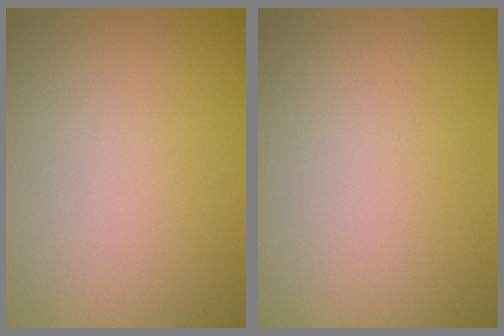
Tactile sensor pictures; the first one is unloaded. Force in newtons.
{"total": 0.0}